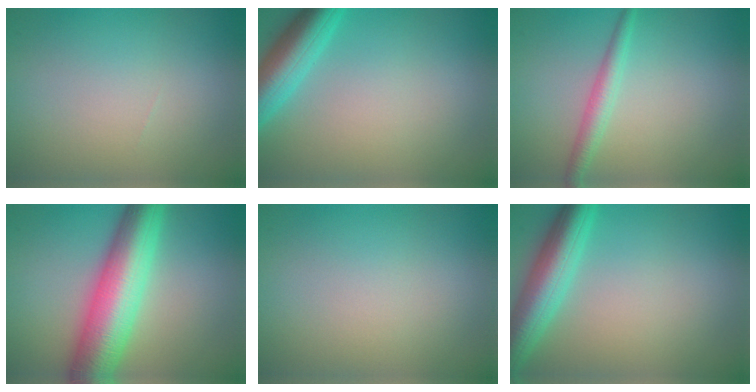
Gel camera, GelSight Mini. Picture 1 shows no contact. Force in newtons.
{"total": 5.5, "press": 5.5, "slide": 0.3}
{"total": 2.1, "press": 2.1, "slide": 0.1}
{"total": 9.6, "press": 9.6, "slide": 0.1}
{"total": 0.0}
{"total": 6.0, "press": 6.0, "slide": 0.2}